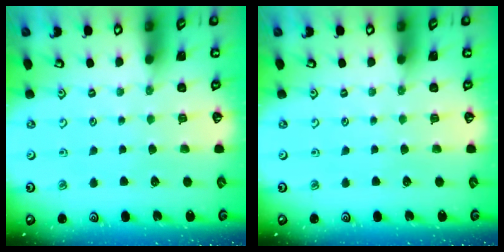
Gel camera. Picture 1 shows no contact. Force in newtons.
{"total": 0.0}